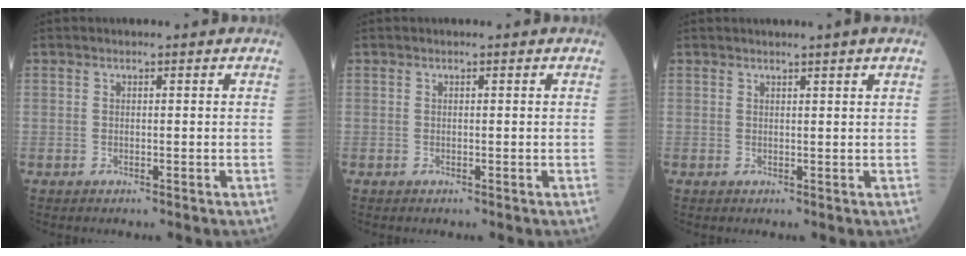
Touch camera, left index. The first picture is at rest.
{"total": 0.0}
{"total": 1.2, "force": [0.8, -0.4, 0.7], "torque": [-0.009, 0.000, 0.014]}